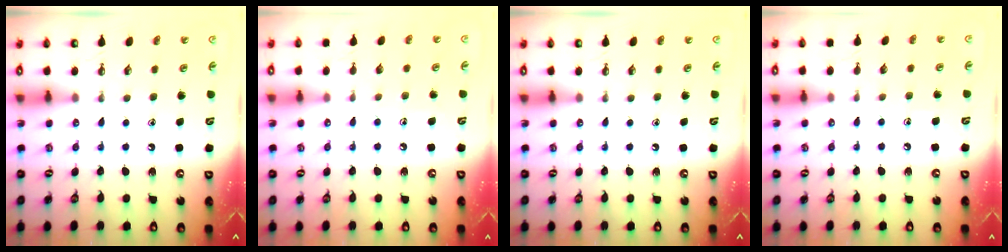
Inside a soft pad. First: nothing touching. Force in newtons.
{"total": 5.3, "press": 5.3, "slide": 0.6}
{"total": 0.0}
{"total": 3.9, "press": 3.9, "slide": 0.4}